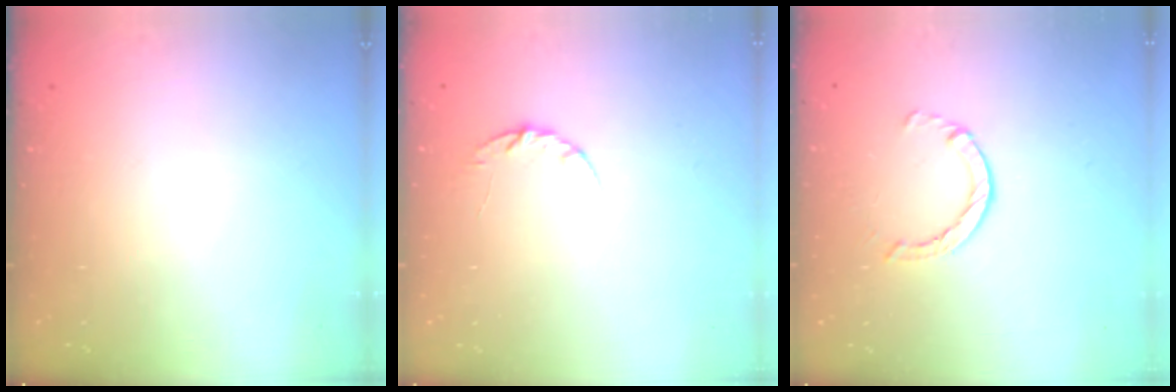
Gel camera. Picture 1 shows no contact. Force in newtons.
{"total": 4.8, "press": 4.7, "slide": 0.6}
{"total": 2.4, "press": 2.4, "slide": 0.4}